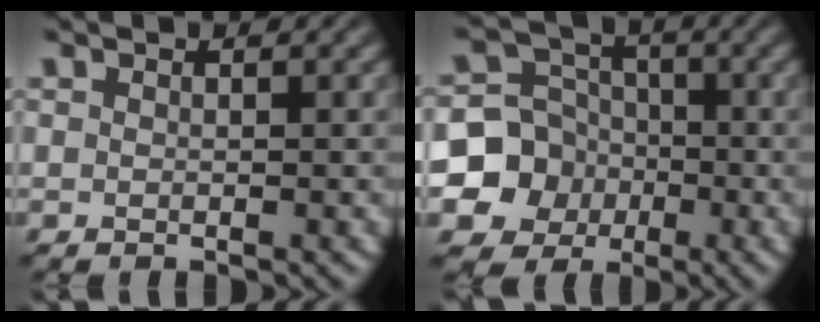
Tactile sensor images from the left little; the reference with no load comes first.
{"total": 8.0, "force": [-2.8, 7.2, 1.7], "torque": [-0.019, -0.012, -0.080]}